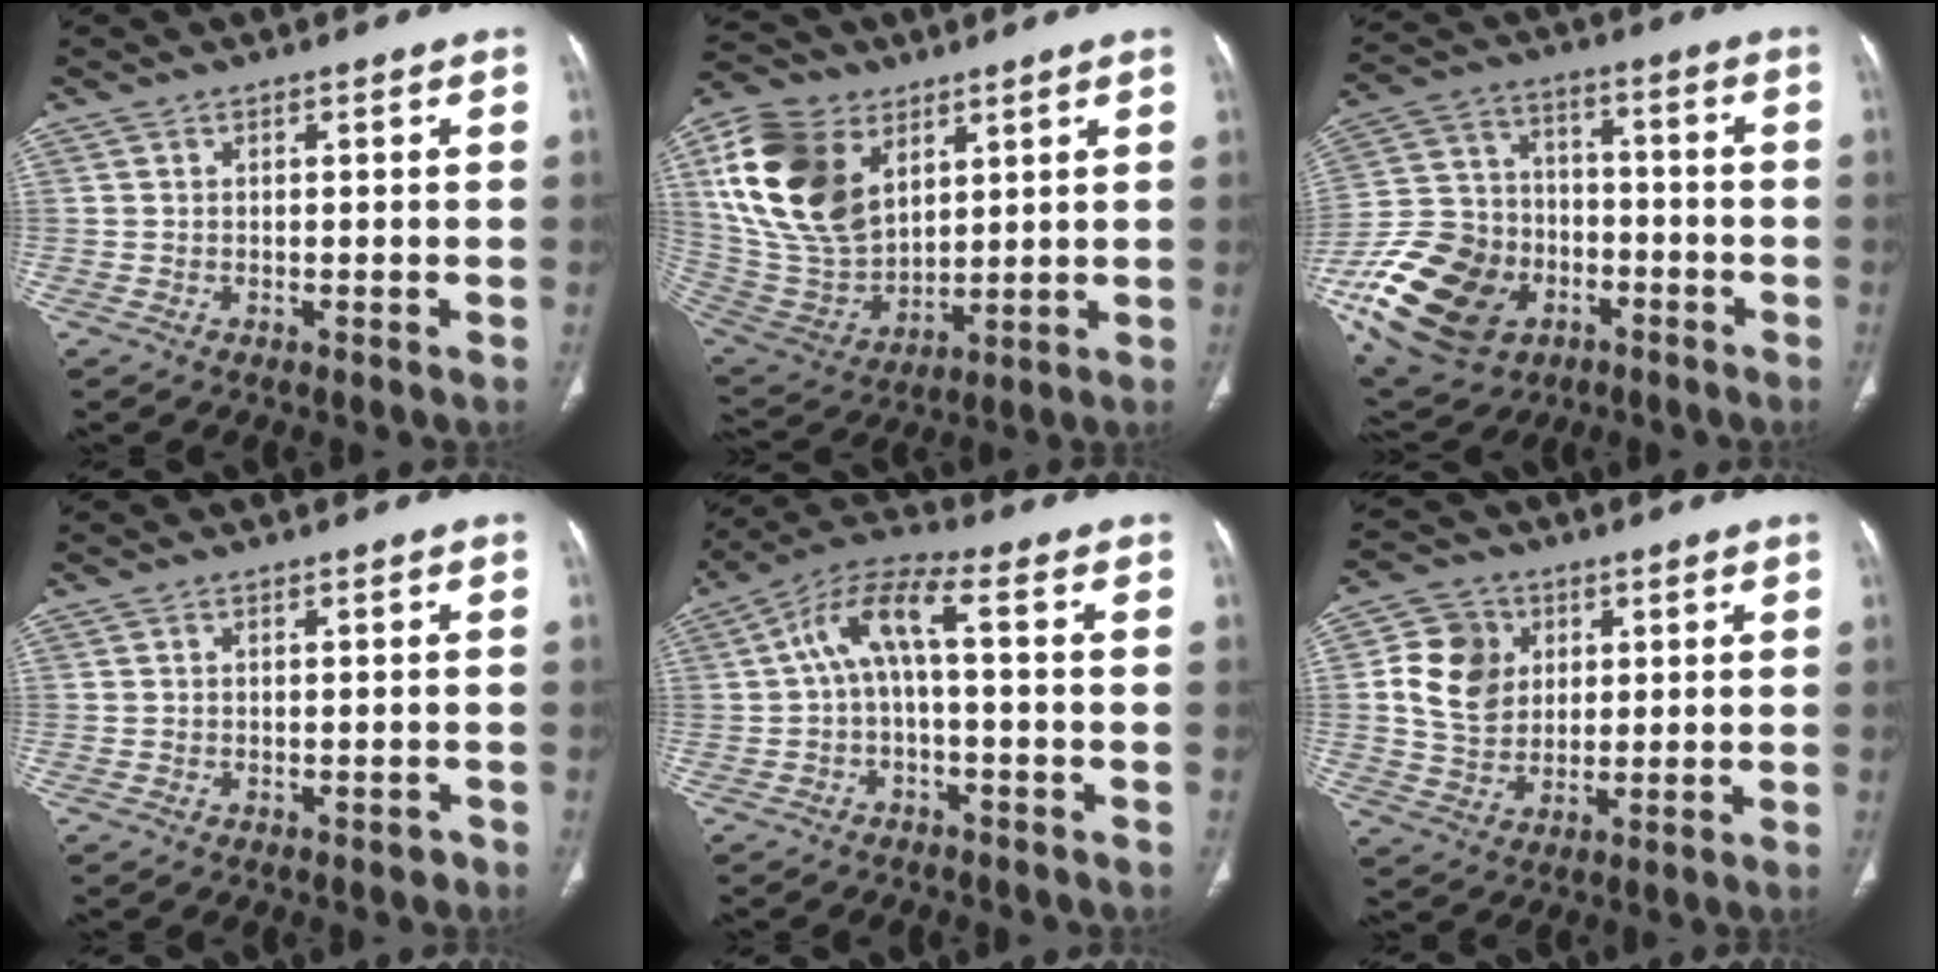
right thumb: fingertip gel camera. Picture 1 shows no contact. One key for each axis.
{"total": 21.8, "fx": 7.9, "fy": 14.5, "fz": 14.2, "tx": -0.271, "ty": -0.025, "tz": 0.161}
{"total": 24.4, "fx": -9.7, "fy": 17.9, "fz": 13.4, "tx": -0.272, "ty": 0.055, "tz": -0.156}
{"total": 2.1, "fx": -1.6, "fy": 0.9, "fz": 1.0, "tx": -0.015, "ty": 0.012, "tz": -0.015}
{"total": 8.2, "fx": -0.4, "fy": 2.3, "fz": 7.9, "tx": -0.164, "ty": 0.047, "tz": -0.011}
{"total": 11.1, "fx": 2.5, "fy": 8.9, "fz": 6.1, "tx": -0.090, "ty": 0.000, "tz": 0.048}